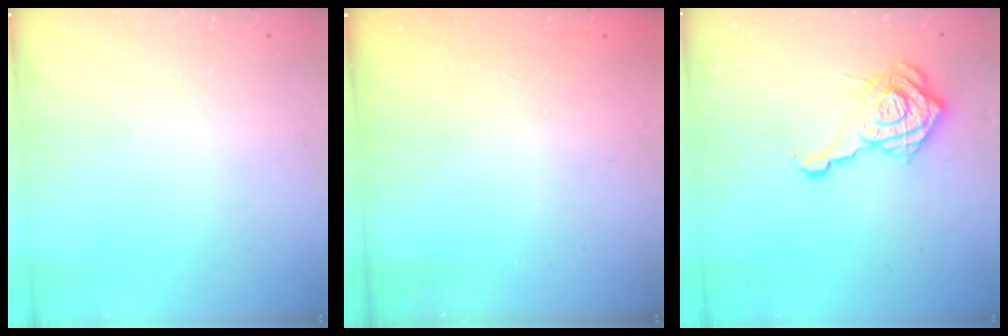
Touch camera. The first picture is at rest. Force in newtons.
{"total": 2.4, "press": 2.3, "slide": 0.7}
{"total": 14.8, "press": 14.7, "slide": 1.5}